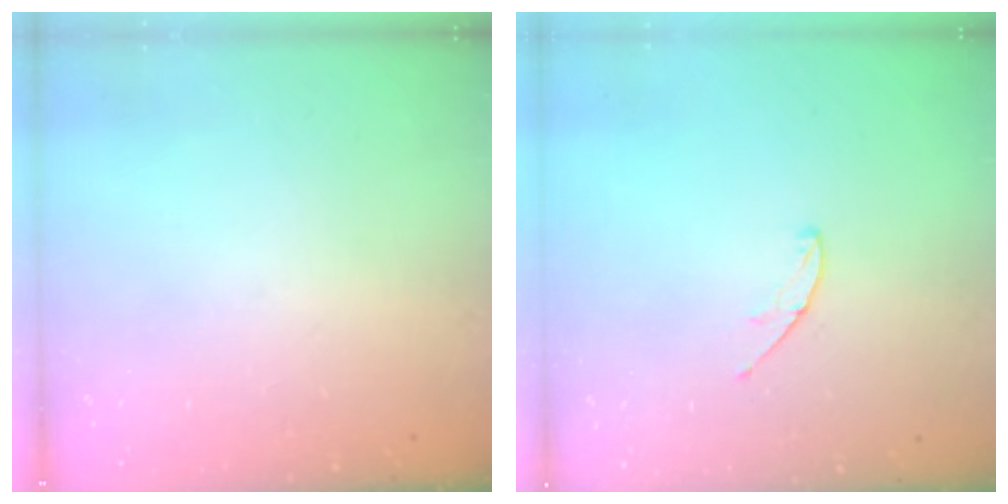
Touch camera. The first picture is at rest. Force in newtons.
{"total": 4.4, "press": 4.3, "slide": 0.3}